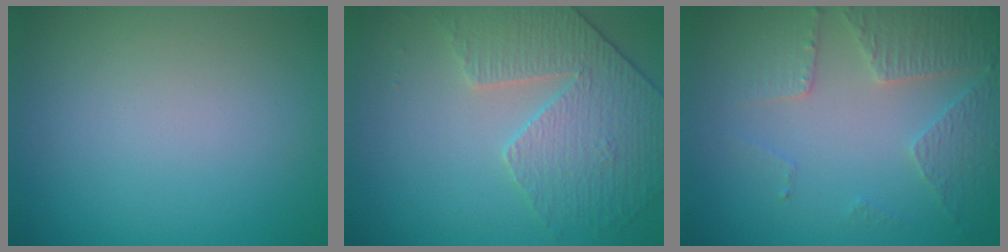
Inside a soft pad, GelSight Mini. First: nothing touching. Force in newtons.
{"total": 4.0, "press": 3.7, "slide": 1.5}
{"total": 4.5, "press": 3.3, "slide": 3.1}